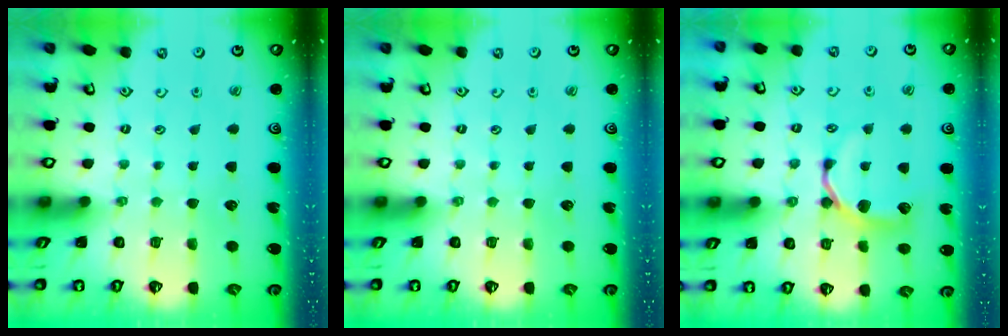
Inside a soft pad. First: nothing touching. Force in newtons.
{"total": 0.0}
{"total": 8.9, "press": 8.9, "slide": 0.9}